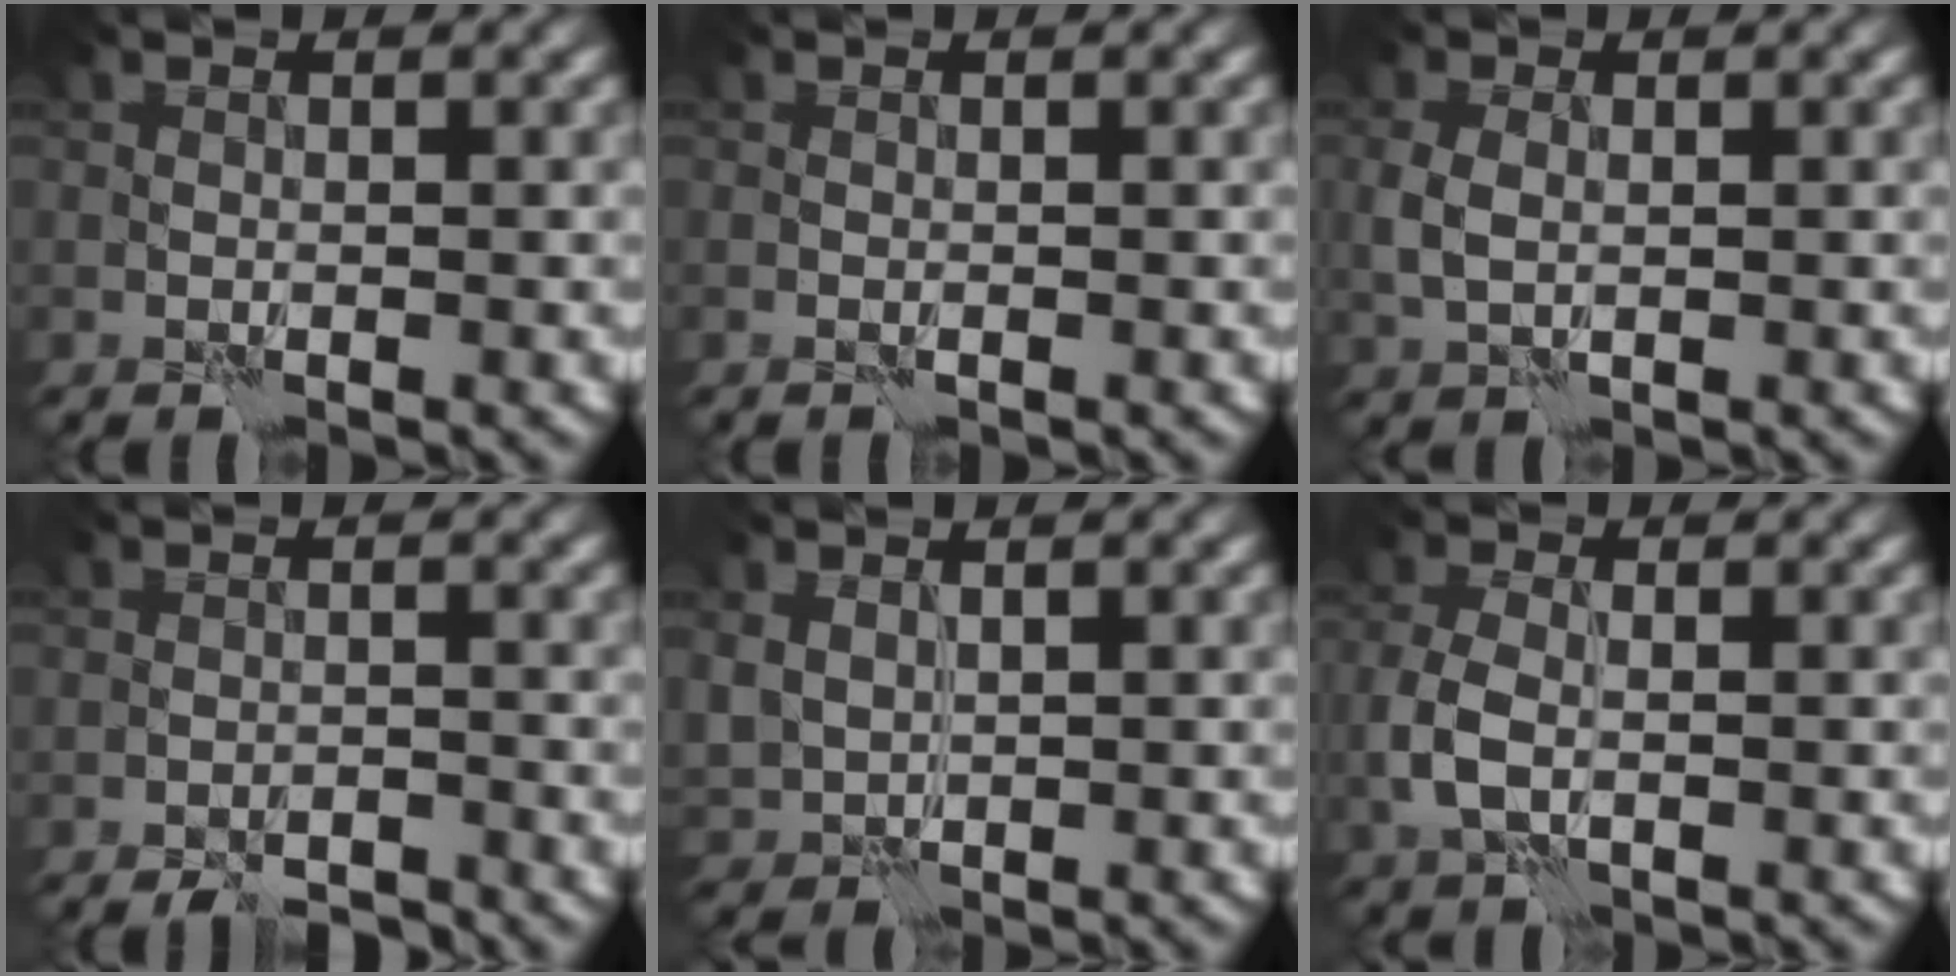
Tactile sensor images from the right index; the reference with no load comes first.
{"total": 0.0}
{"total": 1.9, "force": [0.4, 1.3, 1.3], "torque": [-0.035, -0.002, 0.009]}
{"total": 3.3, "force": [-3.0, 0.7, 1.1], "torque": [-0.012, -0.004, -0.047]}
{"total": 1.8, "force": [1.0, 1.3, 0.7], "torque": [-0.024, -0.005, 0.024]}
{"total": 2.9, "force": [-0.3, 1.8, 2.3], "torque": [-0.057, -0.002, -0.009]}